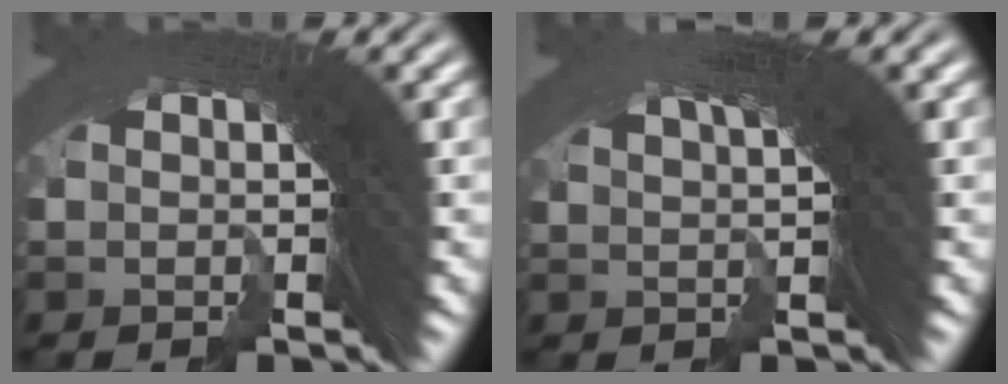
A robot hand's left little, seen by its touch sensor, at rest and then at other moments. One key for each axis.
{"total": 5.5, "fx": 3.8, "fy": -0.7, "fz": 3.8, "tx": -0.046, "ty": 0.046, "tz": 0.053}